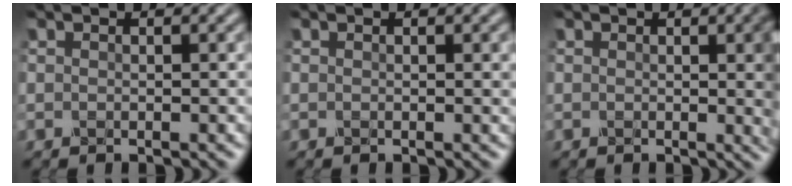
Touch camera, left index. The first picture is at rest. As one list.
[{"total": 0.7, "force": [0.1, 0.1, 0.7], "torque": [-0.006, 0.000, 0.001]}, {"total": 4.8, "force": [0.4, 1.4, 4.6], "torque": [-0.037, 0.001, 0.005]}]